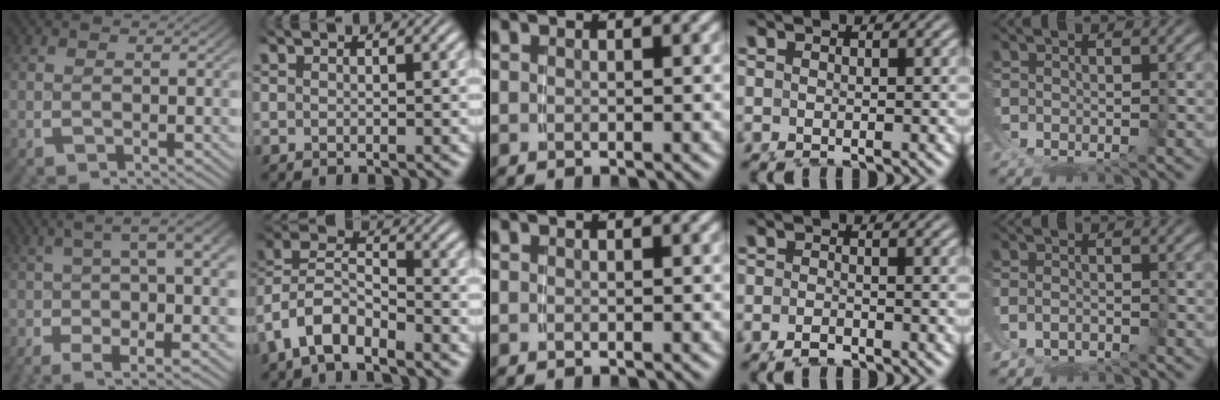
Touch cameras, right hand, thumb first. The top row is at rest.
{"thumb": {"total": 9.0, "force": [0.3, 3.9, 8.1], "torque": [-0.098, 0.016, -0.005]}, "index": {"total": 7.5, "force": [0.0, 6.5, 3.7], "torque": [-0.111, -0.010, -0.014]}, "ring": {"total": 0.8, "force": [-0.8, 0.0, 0.0], "torque": [0.002, 0.000, -0.014]}, "little": {"total": 3.5, "force": [-1.7, 3.1, 0.5], "torque": [-0.038, -0.022, -0.024]}}